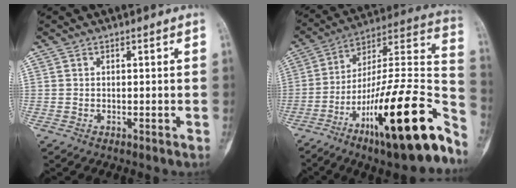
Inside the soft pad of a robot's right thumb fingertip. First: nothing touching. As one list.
[{"total": 29.0, "force": [-15.3, 6.1, 23.9], "torque": [-0.308, 0.075, -0.243]}]